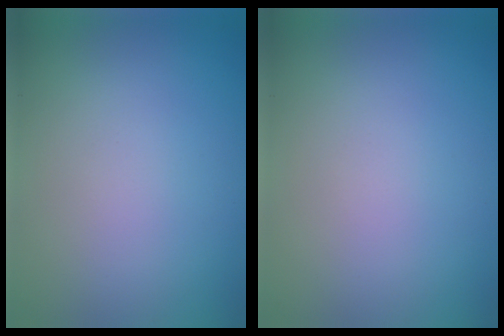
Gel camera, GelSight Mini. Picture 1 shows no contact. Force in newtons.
{"total": 0.0}